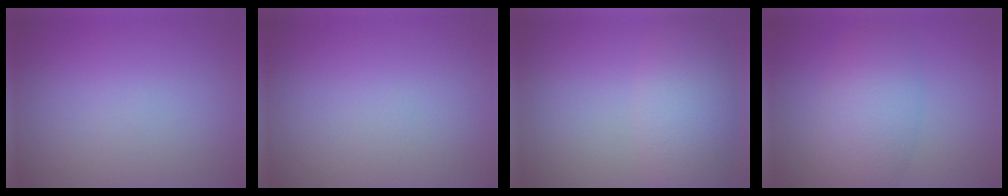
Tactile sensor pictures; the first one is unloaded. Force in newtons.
{"total": 0.0}
{"total": 5.6, "press": 5.6, "slide": 0.2}
{"total": 5.3, "press": 5.3, "slide": 0.3}